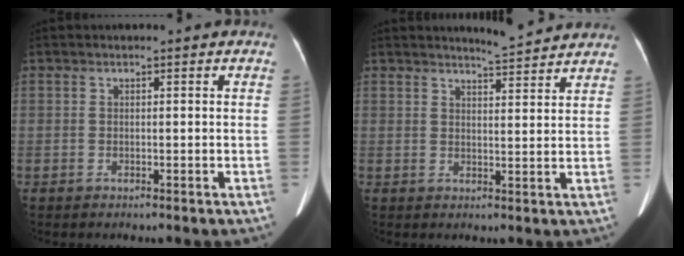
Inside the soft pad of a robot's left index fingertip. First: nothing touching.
{"total": 4.8, "force": [4.8, -0.3, 0.7], "torque": [-0.024, -0.003, 0.064]}